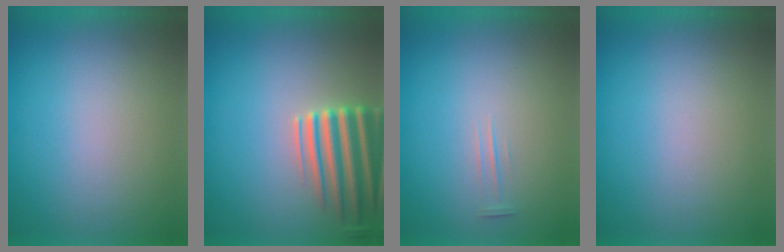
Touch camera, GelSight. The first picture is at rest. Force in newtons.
{"total": 6.0}
{"total": 1.3}
{"total": 0.0}